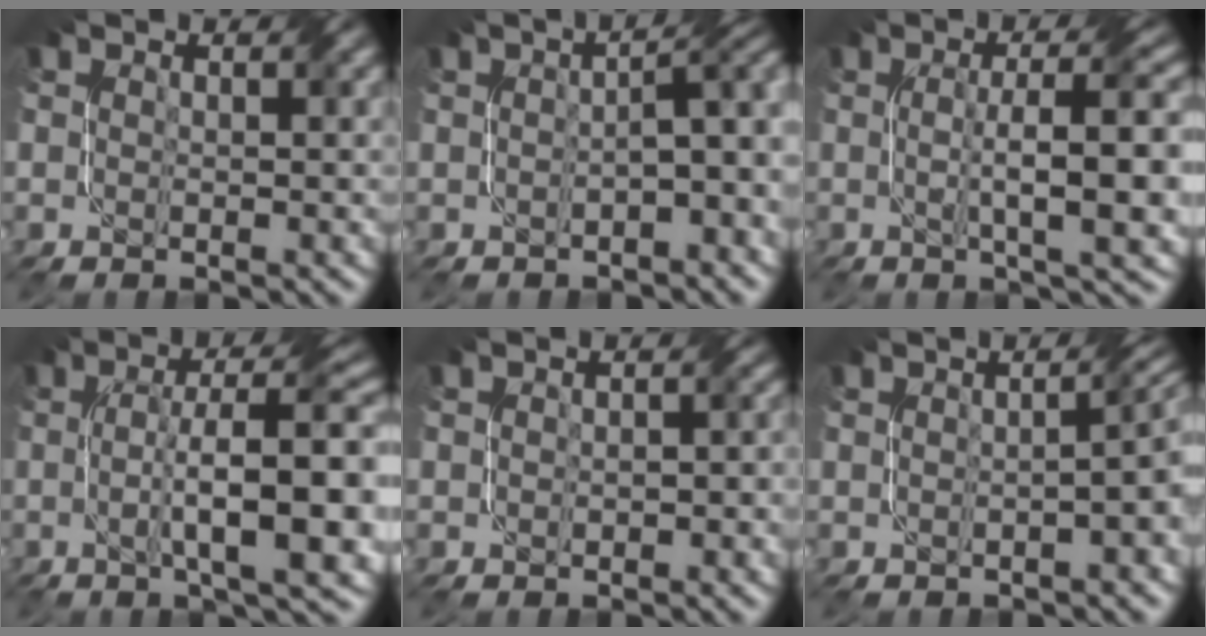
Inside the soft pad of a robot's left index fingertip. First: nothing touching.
{"total": 5.2, "force": [-0.6, 1.5, 4.9], "torque": [-0.057, 0.013, -0.010]}
{"total": 8.1, "force": [0.2, 1.7, 7.9], "torque": [-0.108, 0.011, 0.002]}
{"total": 10.1, "force": [0.0, 2.0, 9.9], "torque": [-0.142, 0.017, -0.003]}
{"total": 1.9, "force": [-0.3, 1.2, 1.5], "torque": [-0.014, -0.002, -0.001]}
{"total": 5.0, "force": [-0.4, 2.0, 4.6], "torque": [-0.027, 0.013, -0.009]}